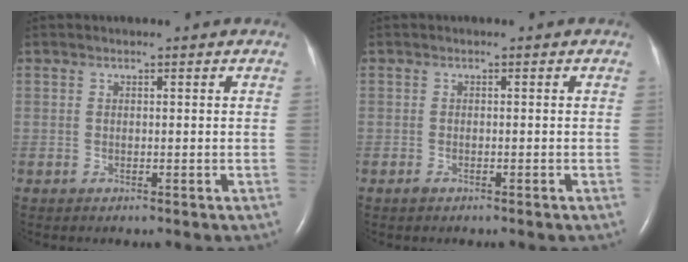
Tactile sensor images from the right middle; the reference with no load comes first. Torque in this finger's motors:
{"motor_torque": [-0.07, 0.11, 0.01, 0.01]}